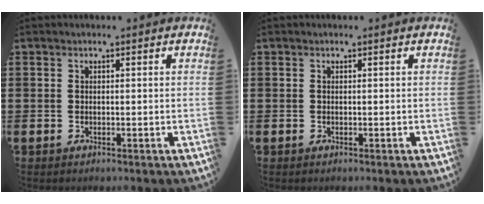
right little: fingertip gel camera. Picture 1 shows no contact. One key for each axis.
{"total": 0.0}